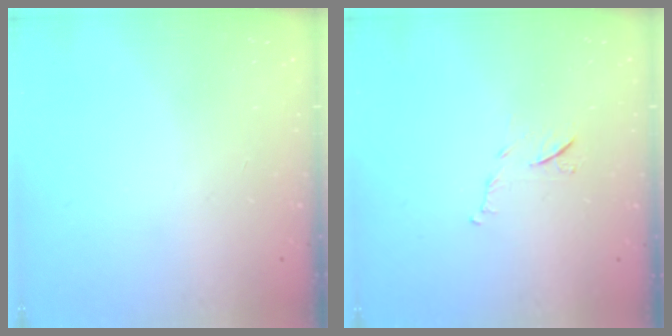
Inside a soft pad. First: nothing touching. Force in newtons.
{"total": 6.0, "press": 6.0, "slide": 0.6}